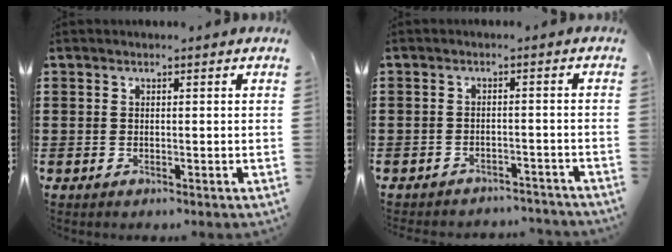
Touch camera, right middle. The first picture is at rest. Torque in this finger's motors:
{"motor_torque": [1.07, -1.07, 0.26, 0.04]}